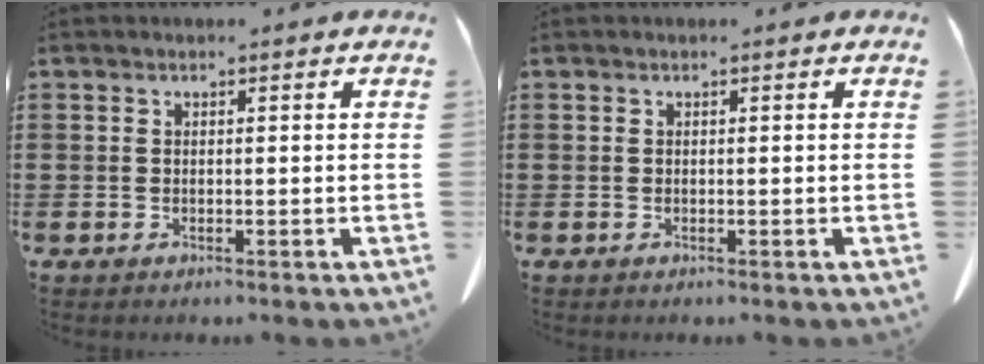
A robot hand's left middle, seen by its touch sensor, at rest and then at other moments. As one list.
[{"total": 0.0}]